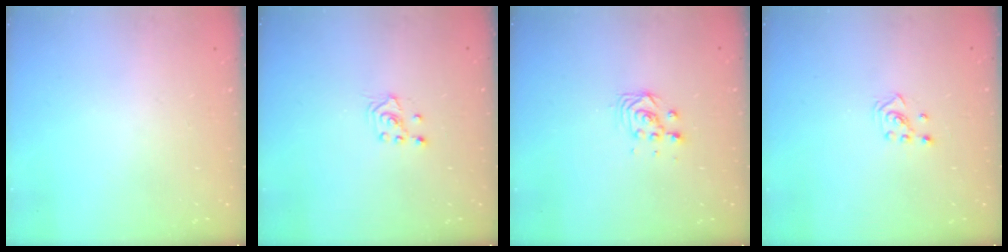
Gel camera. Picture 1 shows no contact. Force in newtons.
{"total": 2.6, "press": 2.4, "slide": 0.8}
{"total": 5.3, "press": 5.2, "slide": 0.2}
{"total": 2.3, "press": 2.2, "slide": 0.8}